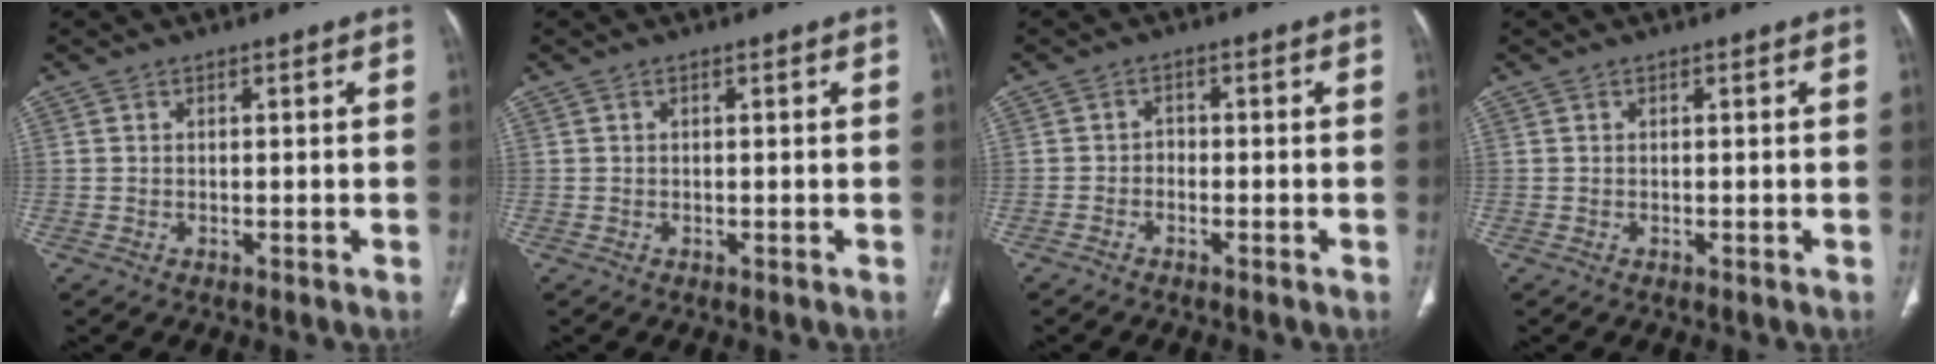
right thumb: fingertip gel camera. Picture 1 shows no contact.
{"total": 0.0}
{"total": 1.5, "force": [-1.0, 1.0, 0.5], "torque": [-0.001, 0.012, -0.022]}
{"total": 0.0}